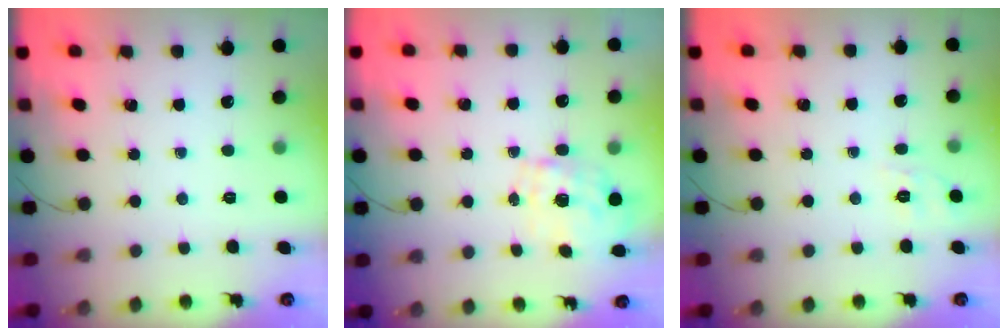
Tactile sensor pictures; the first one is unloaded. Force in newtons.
{"total": 1.7, "press": 1.5, "slide": 0.7}
{"total": 1.7, "press": 0.2, "slide": 1.7}